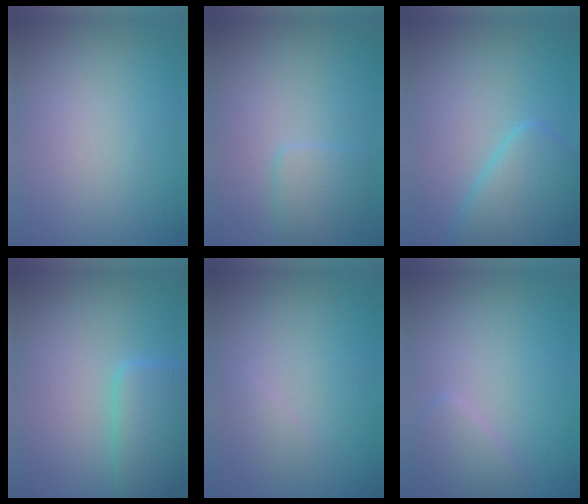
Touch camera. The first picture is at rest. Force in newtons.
{"total": 2.0, "press": 2.0, "slide": 0.1}
{"total": 5.0, "press": 5.0, "slide": 0.3}
{"total": 4.5, "press": 4.5, "slide": 0.1}
{"total": 0.8, "press": 0.8, "slide": 0.0}
{"total": 2.2, "press": 2.2, "slide": 0.1}